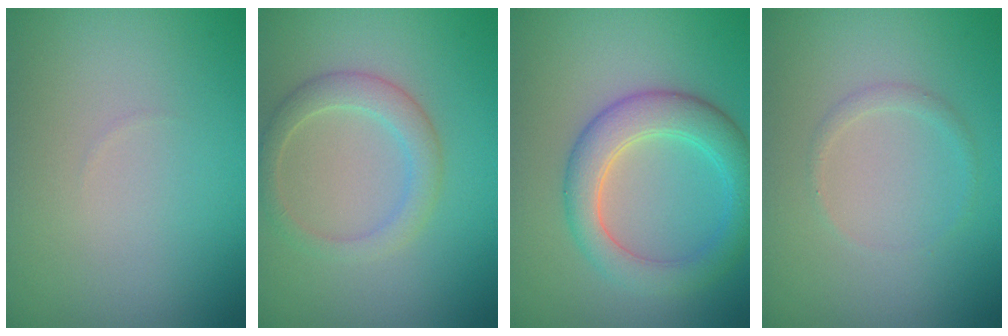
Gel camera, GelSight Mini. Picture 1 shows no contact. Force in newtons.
{"total": 2.7, "press": 2.7, "slide": 0.2}
{"total": 5.1, "press": 5.1, "slide": 0.3}
{"total": 0.9, "press": 0.9, "slide": 0.0}